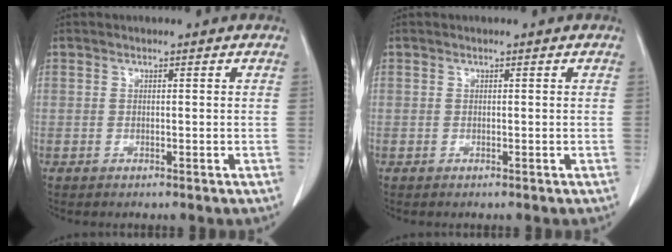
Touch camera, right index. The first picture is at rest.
{"total": 0.0}